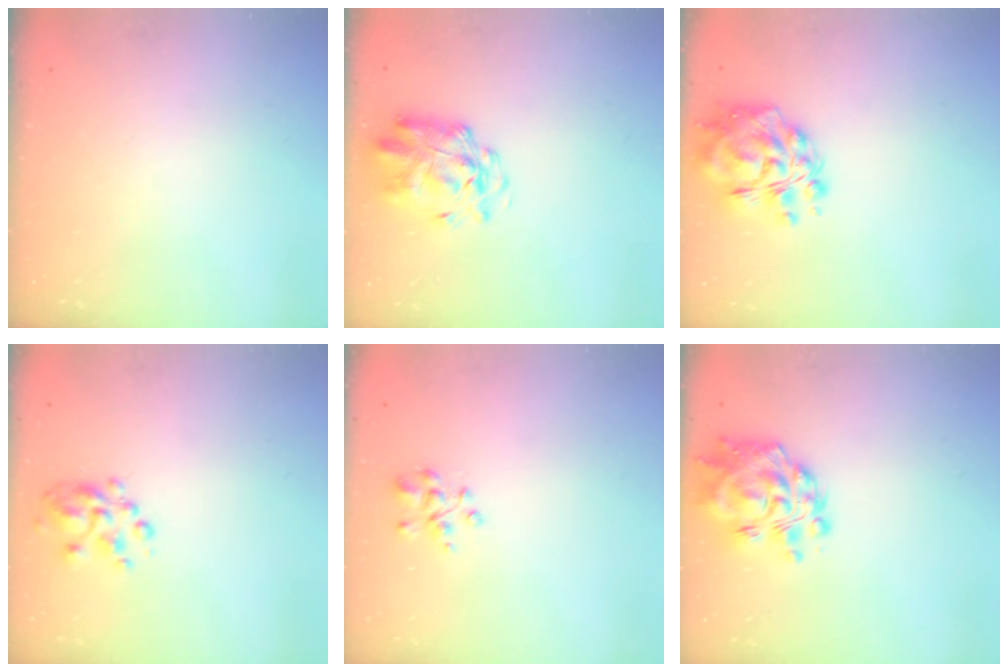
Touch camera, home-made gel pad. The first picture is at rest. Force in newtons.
{"total": 3.1, "press": 3.0, "slide": 0.7}
{"total": 12.0, "press": 11.3, "slide": 4.0}
{"total": 4.9, "press": 4.7, "slide": 1.2}
{"total": 3.8, "press": 3.8, "slide": 0.2}
{"total": 11.4, "press": 10.8, "slide": 3.7}